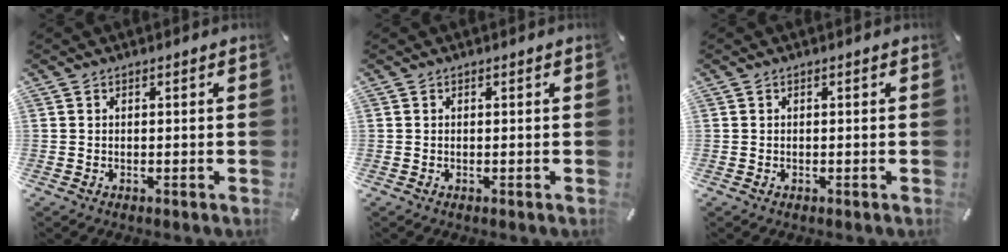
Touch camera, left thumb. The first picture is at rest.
{"total": 0.0}
{"total": 0.0}